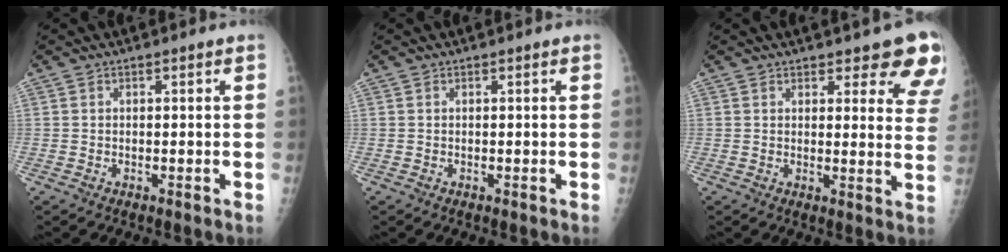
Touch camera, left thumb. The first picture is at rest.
{"total": 0.0}
{"total": 9.8, "force": [8.1, 3.5, 4.2], "torque": [0.000, -0.045, 0.069]}